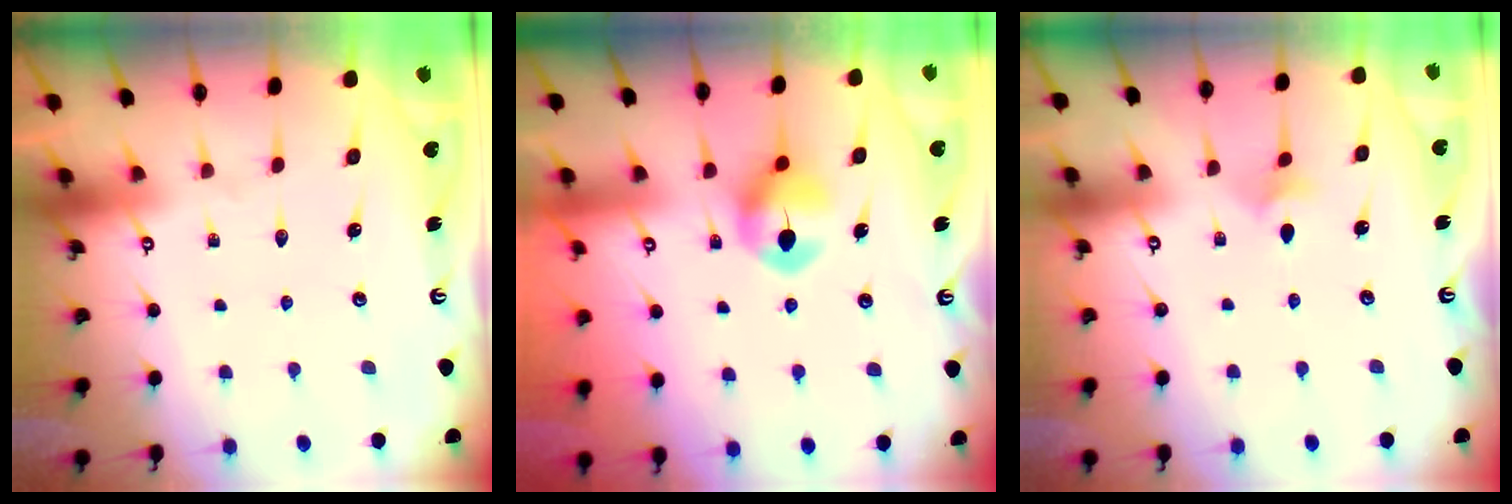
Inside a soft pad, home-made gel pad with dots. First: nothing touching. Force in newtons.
{"total": 7.4, "press": 7.4, "slide": 0.5}
{"total": 4.9, "press": 4.7, "slide": 1.1}